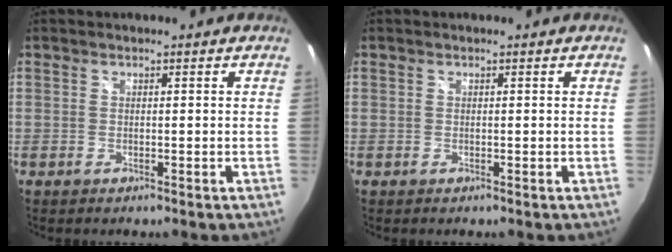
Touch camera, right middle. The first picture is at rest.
{"total": 0.0}